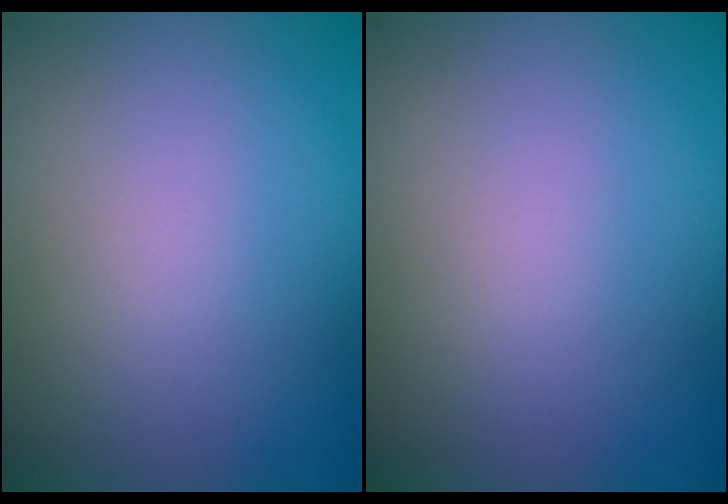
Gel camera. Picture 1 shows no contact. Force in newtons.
{"total": 0.0}